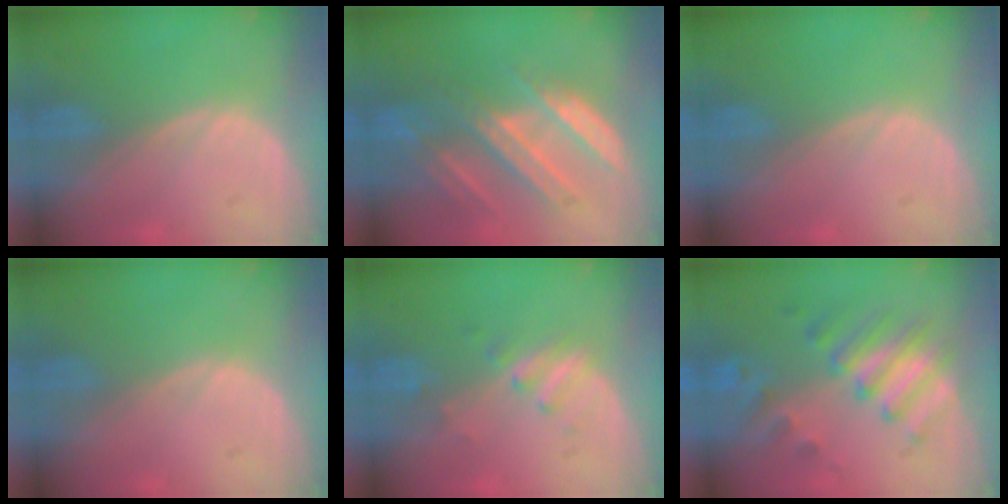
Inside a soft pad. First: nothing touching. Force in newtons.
{"total": 8.7, "press": 7.9, "slide": 3.5}
{"total": 0.0}
{"total": 0.0}
{"total": 2.7, "press": 2.7, "slide": 0.5}
{"total": 8.0, "press": 7.7, "slide": 1.9}